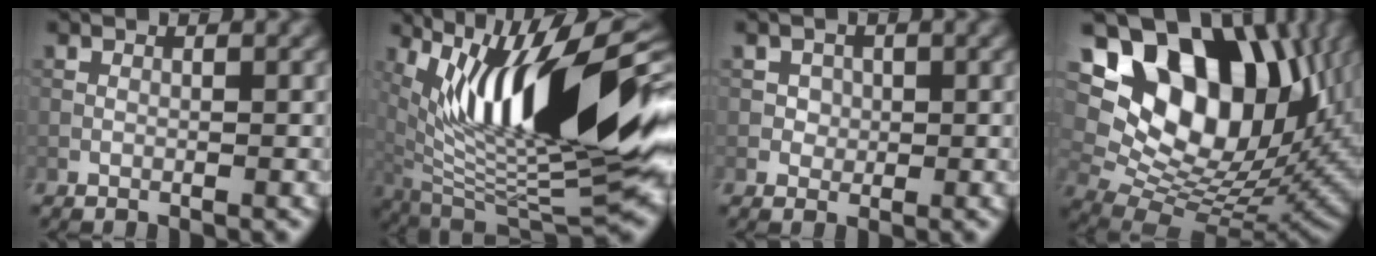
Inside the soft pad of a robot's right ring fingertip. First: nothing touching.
{"total": 17.3, "force": [3.9, 6.5, 15.6], "torque": [-0.253, 0.013, 0.060]}
{"total": 2.3, "force": [0.7, 2.0, 0.8], "torque": [-0.009, -0.004, 0.016]}
{"total": 16.4, "force": [6.9, 10.1, 11.0], "torque": [-0.186, 0.029, 0.125]}